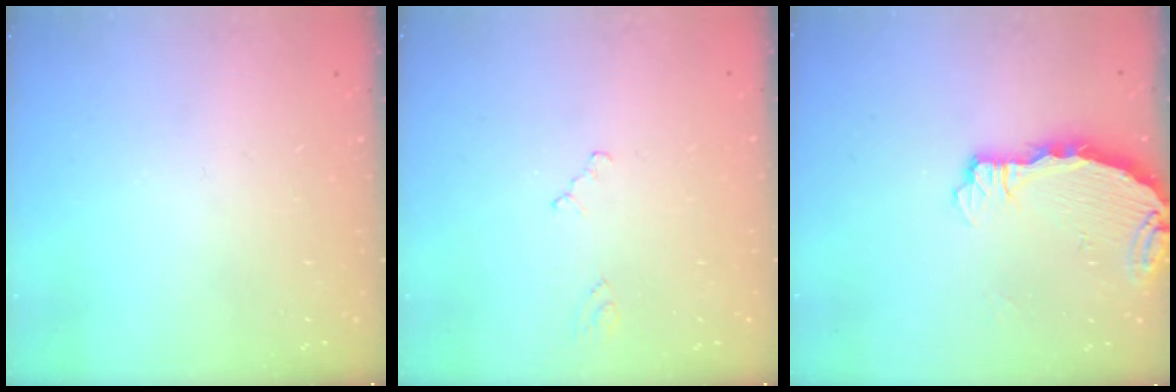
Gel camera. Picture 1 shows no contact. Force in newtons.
{"total": 0.7, "press": 0.6, "slide": 0.2}
{"total": 3.8, "press": 3.8, "slide": 0.5}